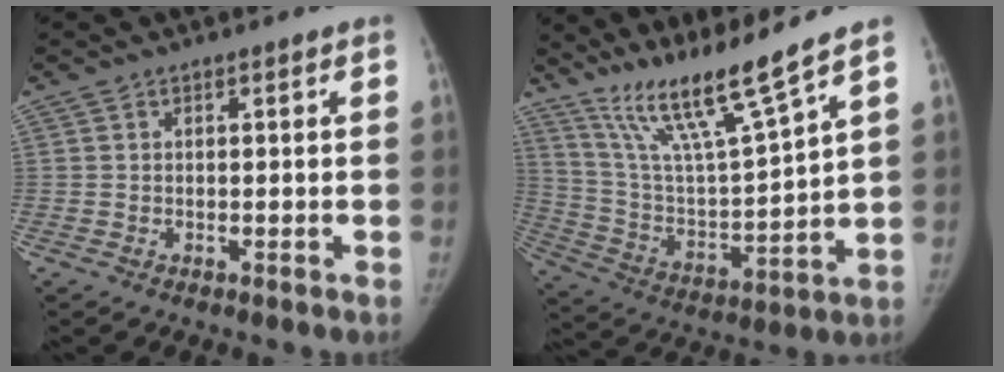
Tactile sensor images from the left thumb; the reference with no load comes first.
{"total": 15.0, "force": [11.7, -0.5, 9.4], "torque": [-0.162, -0.071, 0.226]}